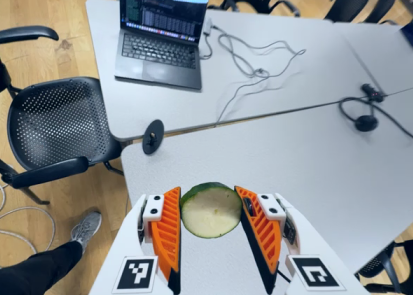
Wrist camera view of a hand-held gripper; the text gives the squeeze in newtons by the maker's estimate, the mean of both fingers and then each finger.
{"total": 8.3, "left": 8.0, "right": 8.6}